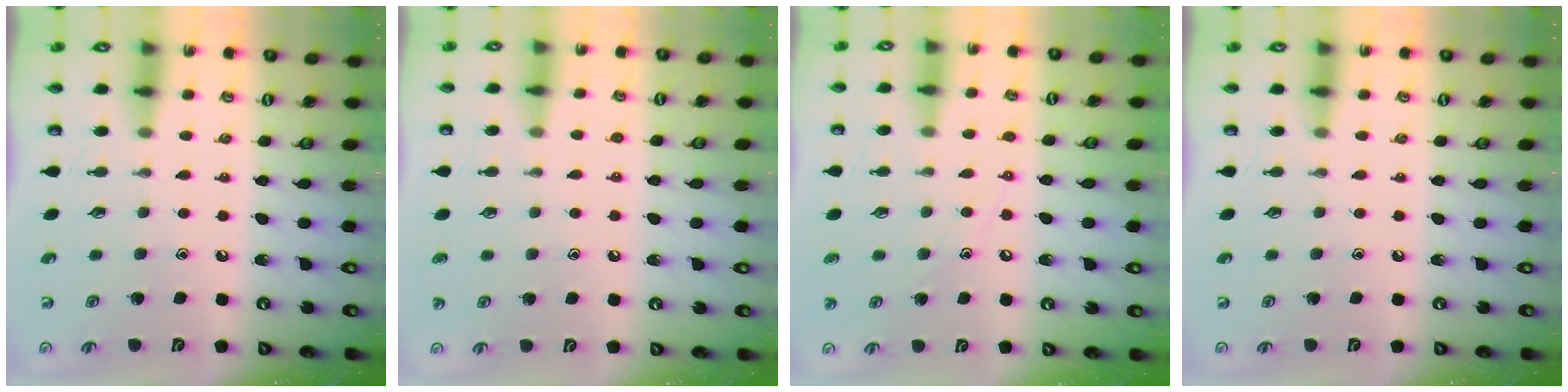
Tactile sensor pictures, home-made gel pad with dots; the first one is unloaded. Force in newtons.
{"total": 4.2, "press": 4.1, "slide": 0.4}
{"total": 6.2, "press": 6.2, "slide": 0.7}
{"total": 0.0}